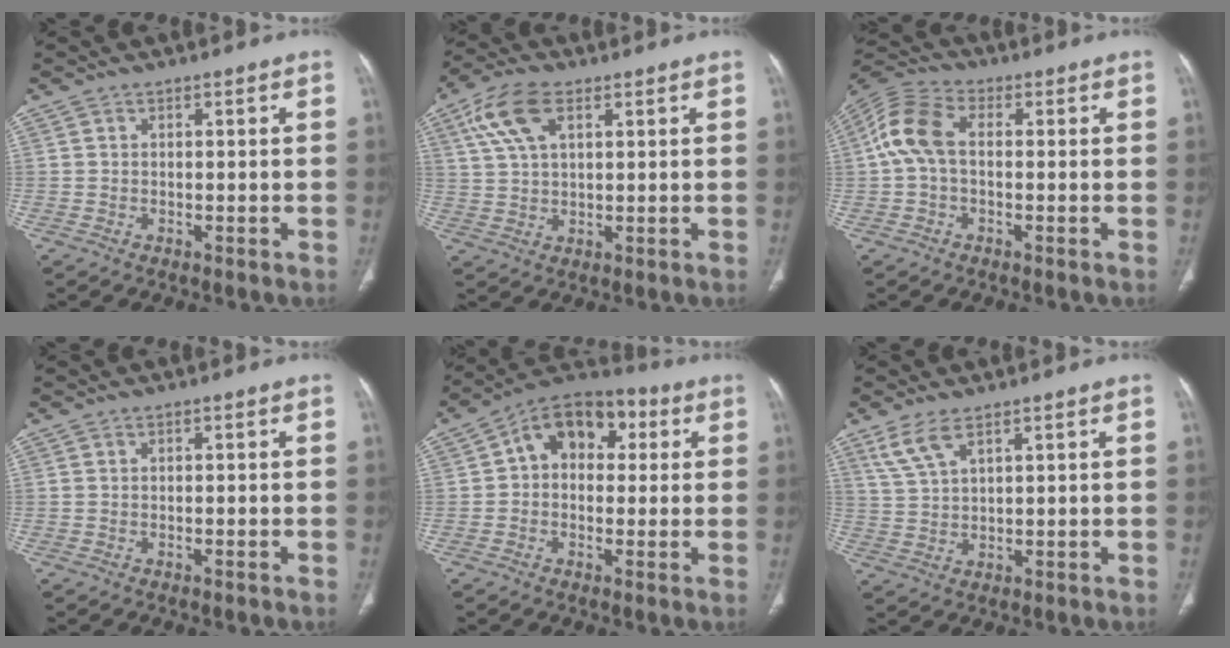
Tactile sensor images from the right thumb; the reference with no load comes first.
{"total": 9.1, "force": [4.0, 4.6, 6.8], "torque": [-0.141, 0.005, 0.078]}
{"total": 8.9, "force": [0.3, 5.4, 7.0], "torque": [-0.152, 0.024, -0.005]}
{"total": 0.0}
{"total": 12.2, "force": [2.6, 8.5, 8.4], "torque": [-0.083, 0.030, 0.024]}
{"total": 5.3, "force": [3.4, 1.7, 3.7], "torque": [-0.084, -0.007, 0.081]}